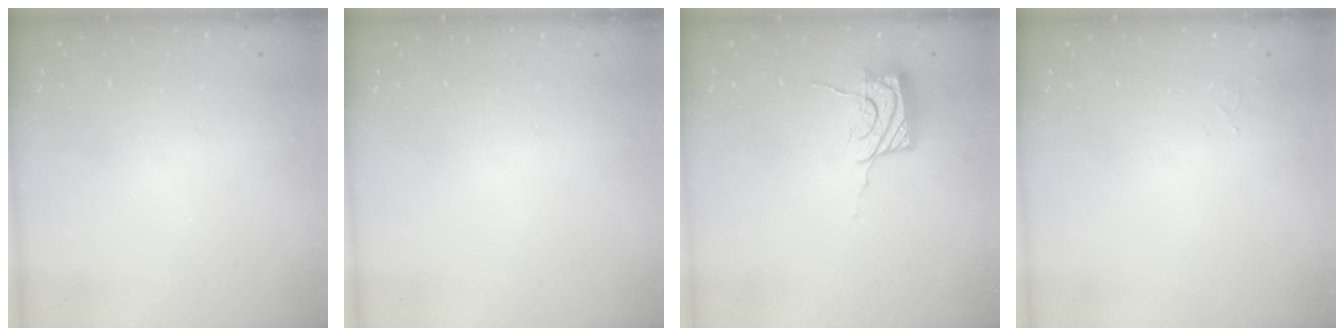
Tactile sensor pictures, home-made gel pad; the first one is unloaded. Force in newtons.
{"total": 0.0}
{"total": 12.2, "press": 12.0, "slide": 1.8}
{"total": 5.2, "press": 5.2, "slide": 0.4}